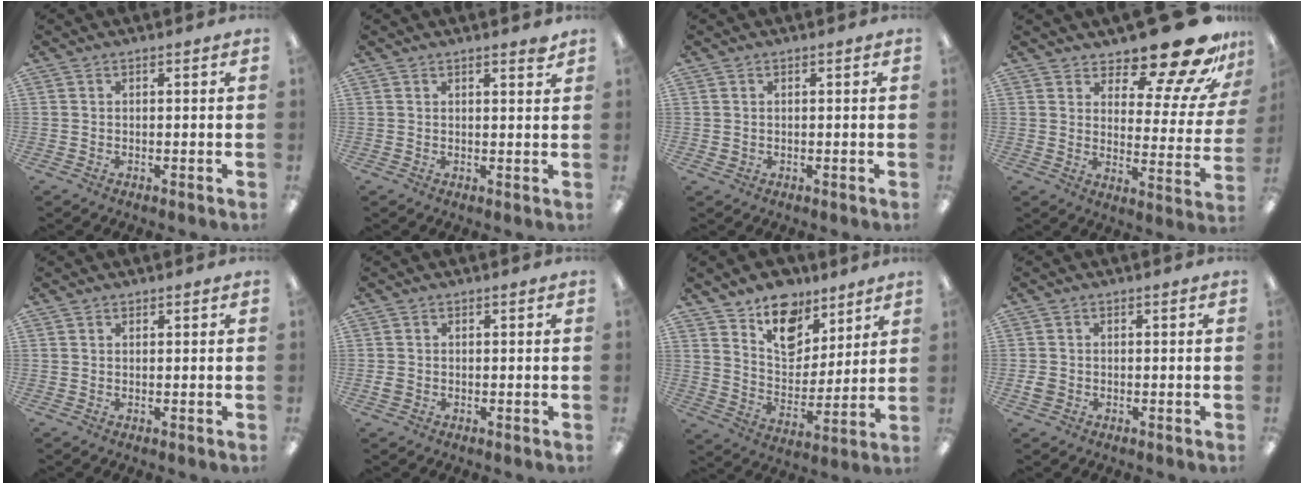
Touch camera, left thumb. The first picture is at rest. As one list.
[{"total": 1.9, "force": [1.7, 0.1, 0.8], "torque": [-0.001, -0.008, 0.026]}, {"total": 0.7, "force": [0.4, 0.6, 0.1], "torque": [-0.002, 0.003, 0.006]}, {"total": 18.4, "force": [14.1, 6.1, 10.0], "torque": [-0.131, -0.108, 0.230]}, {"total": 0.6, "force": [0.5, 0.3, 0.1], "torque": [-0.002, 0.002, 0.009]}, {"total": 1.4, "force": [-0.2, 1.2, 0.7], "torque": [-0.010, 0.005, -0.004]}, {"total": 13.8, "force": [10.0, 8.2, 4.9], "torque": [-0.074, -0.062, 0.185]}, {"total": 2.1, "force": [-0.5, 1.8, 1.0], "torque": [-0.015, 0.004, -0.009]}]